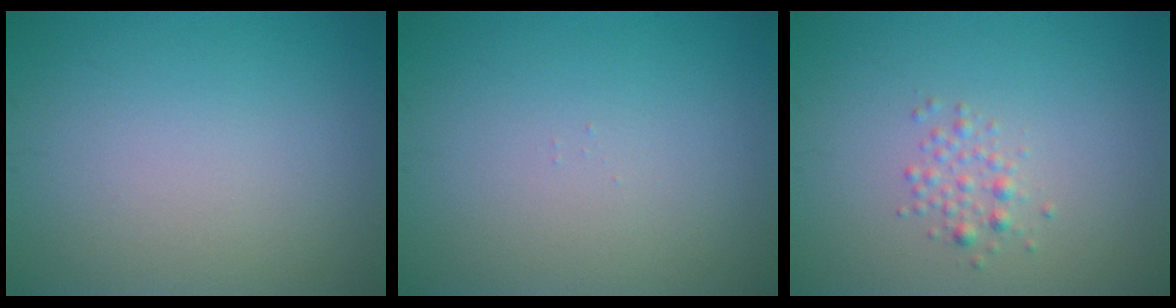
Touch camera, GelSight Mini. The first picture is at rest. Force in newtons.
{"total": 0.0}
{"total": 1.4, "press": 1.4, "slide": 0.1}